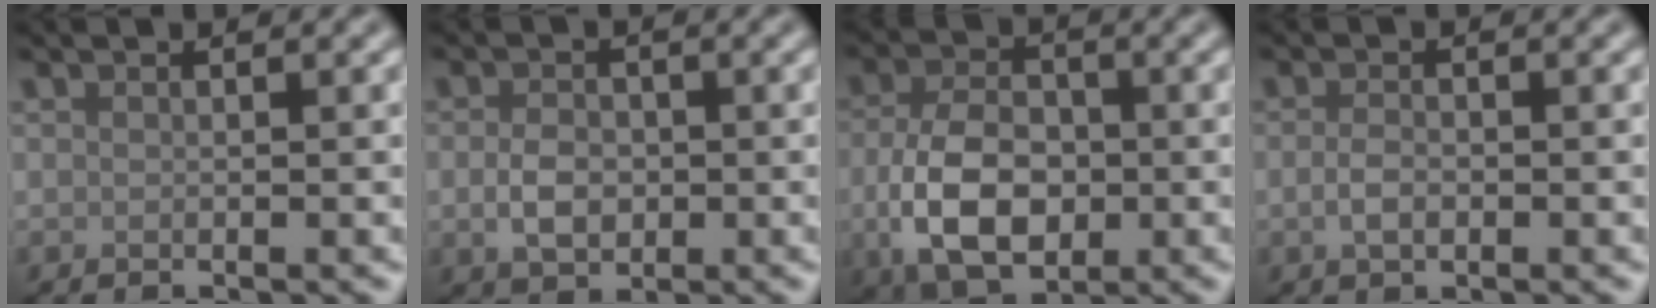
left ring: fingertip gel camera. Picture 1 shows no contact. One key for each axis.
{"total": 3.0, "fx": -0.4, "fy": 2.2, "fz": 2.0, "tx": -0.038, "ty": -0.003, "tz": -0.011}
{"total": 7.4, "fx": -1.3, "fy": 4.8, "fz": 5.5, "tx": -0.115, "ty": -0.008, "tz": -0.026}
{"total": 1.7, "fx": -0.4, "fy": 1.0, "fz": 1.3, "tx": -0.028, "ty": 0.000, "tz": -0.009}